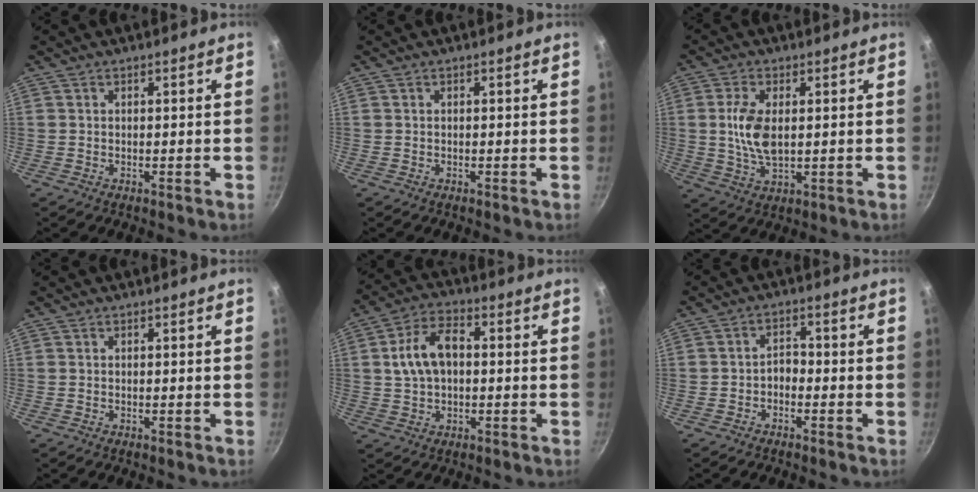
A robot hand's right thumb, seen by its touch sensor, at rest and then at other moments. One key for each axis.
{"total": 0.0}
{"total": 8.0, "fx": 0.8, "fy": 4.0, "fz": 6.9, "tx": -0.144, "ty": -0.008, "tz": 0.018}
{"total": 0.0}
{"total": 9.6, "fx": 1.0, "fy": 5.9, "fz": 7.6, "tx": -0.138, "ty": 0.023, "tz": 0.016}
{"total": 2.9, "fx": -1.2, "fy": 1.9, "fz": 1.7, "tx": -0.015, "ty": 0.019, "tz": -0.029}